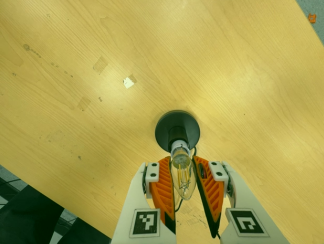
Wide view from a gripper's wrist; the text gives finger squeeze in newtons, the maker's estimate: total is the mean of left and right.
{"total": 12.2, "left": 11.0, "right": 13.4}